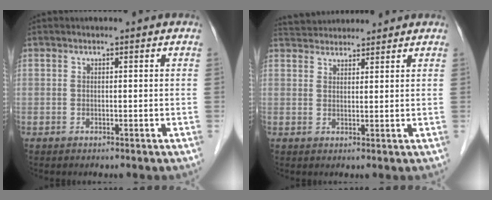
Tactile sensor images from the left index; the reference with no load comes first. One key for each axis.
{"total": 6.7, "fx": 6.4, "fy": 1.3, "fz": 1.3, "tx": -0.025, "ty": 0.038, "tz": 0.104}